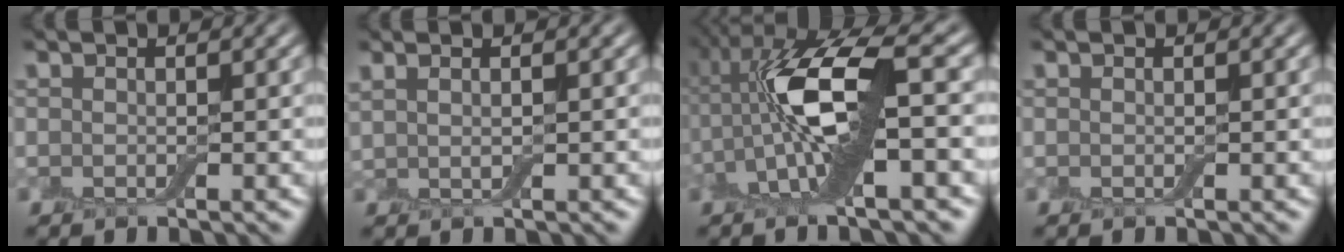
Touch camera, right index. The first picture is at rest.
{"total": 1.8, "force": [1.0, 0.8, 1.2], "torque": [-0.010, -0.001, 0.002]}
{"total": 9.6, "force": [-0.3, 3.2, 9.0], "torque": [-0.179, 0.017, -0.011]}
{"total": 0.0}